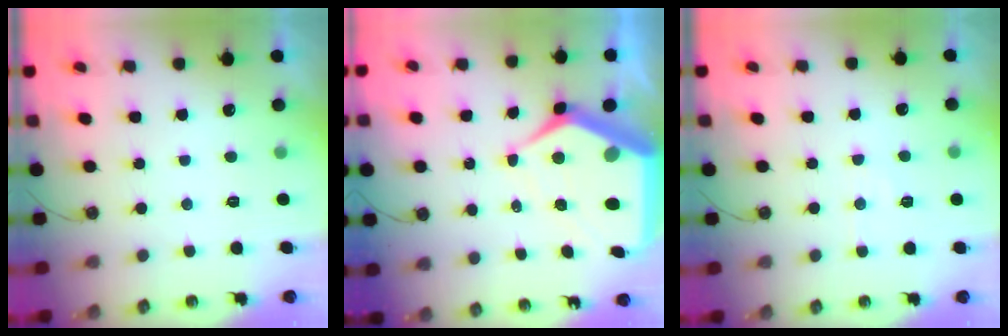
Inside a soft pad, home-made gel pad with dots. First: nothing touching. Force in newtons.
{"total": 15.8, "press": 15.7, "slide": 1.7}
{"total": 7.1, "press": 7.1, "slide": 0.6}